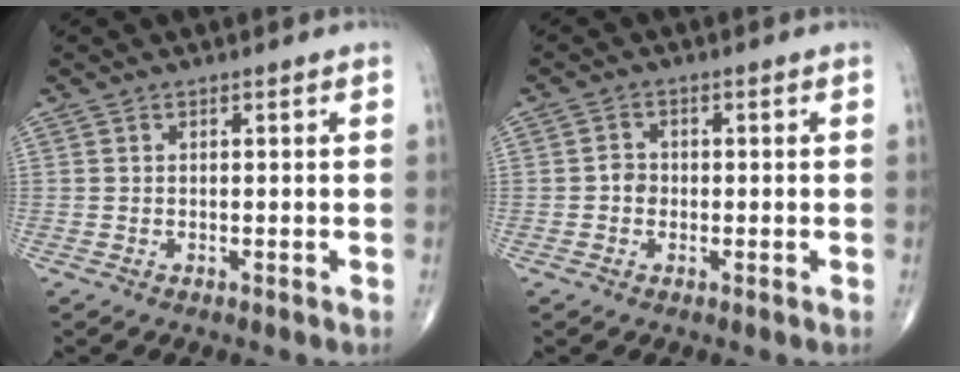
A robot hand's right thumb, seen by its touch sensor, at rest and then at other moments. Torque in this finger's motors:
{"motor_torque": [0.20, 0.13, 0.26, -0.09, -0.01]}